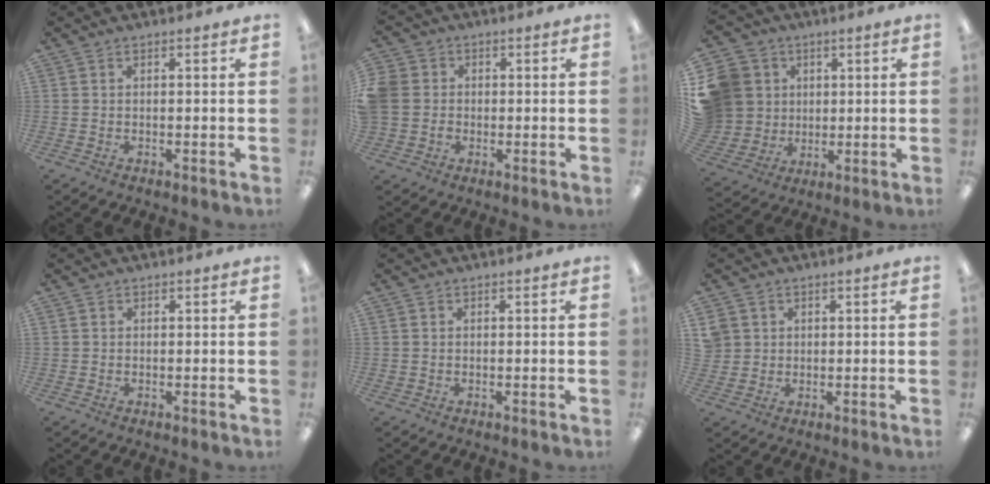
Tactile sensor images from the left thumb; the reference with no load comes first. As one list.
[{"total": 6.7, "force": [-0.2, 6.3, 2.2], "torque": [-0.062, 0.022, 0.000]}, {"total": 14.9, "force": [3.5, 13.6, 5.0], "torque": [-0.130, -0.002, 0.081]}, {"total": 0.6, "force": [0.1, 0.6, -0.1], "torque": [0.003, 0.005, 0.001]}, {"total": 0.9, "force": [0.2, 0.9, 0.0], "torque": [0.000, 0.006, 0.002]}, {"total": 3.9, "force": [1.2, 3.7, 0.2], "torque": [-0.008, 0.006, 0.022]}]